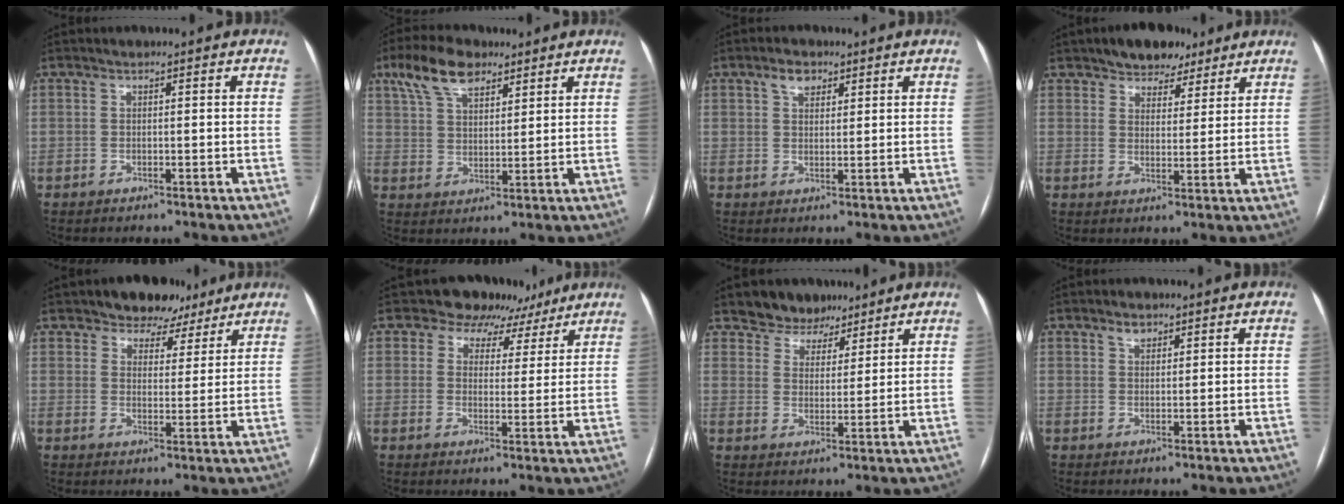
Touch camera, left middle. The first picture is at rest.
{"total": 9.2, "force": [6.1, 4.1, 5.5], "torque": [-0.112, 0.024, 0.117]}
{"total": 3.2, "force": [1.9, 1.9, 1.6], "torque": [-0.032, 0.010, 0.036]}
{"total": 7.0, "force": [5.2, 3.8, 2.6], "torque": [-0.027, 0.011, 0.081]}
{"total": 6.8, "force": [5.2, 4.1, 1.2], "torque": [-0.007, 0.006, 0.072]}
{"total": 7.9, "force": [6.0, 5.2, 0.2], "torque": [0.016, 0.005, 0.063]}
{"total": 6.5, "force": [5.2, 3.8, 0.7], "torque": [-0.008, 0.009, 0.088]}
{"total": 1.9, "force": [1.3, 1.1, 0.8], "torque": [-0.015, 0.005, 0.023]}